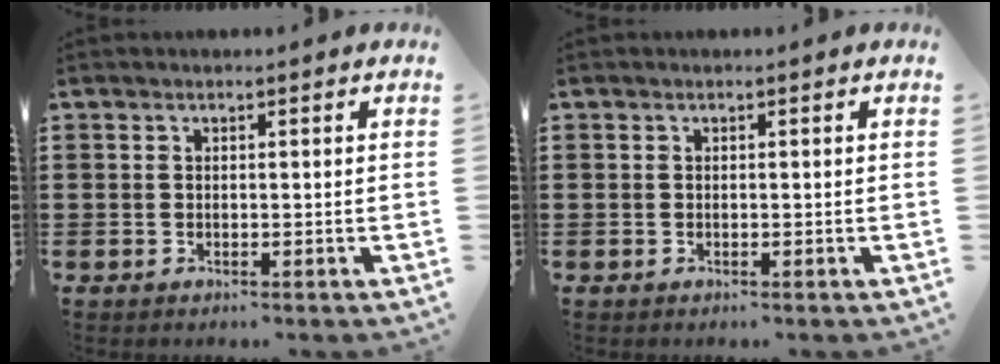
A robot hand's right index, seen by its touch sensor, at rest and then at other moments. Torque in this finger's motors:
{"motor_torque": [-0.06, -0.05, 0.09, -0.01]}